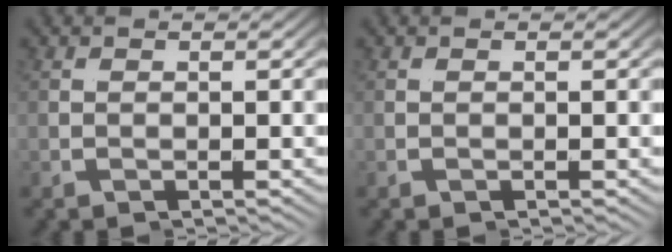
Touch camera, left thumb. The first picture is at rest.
{"total": 0.0}